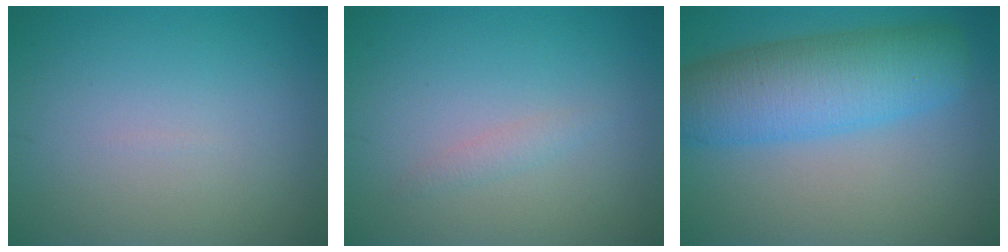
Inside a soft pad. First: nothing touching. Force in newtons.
{"total": 1.0, "press": 1.0, "slide": 0.1}
{"total": 8.1, "press": 8.1, "slide": 0.4}